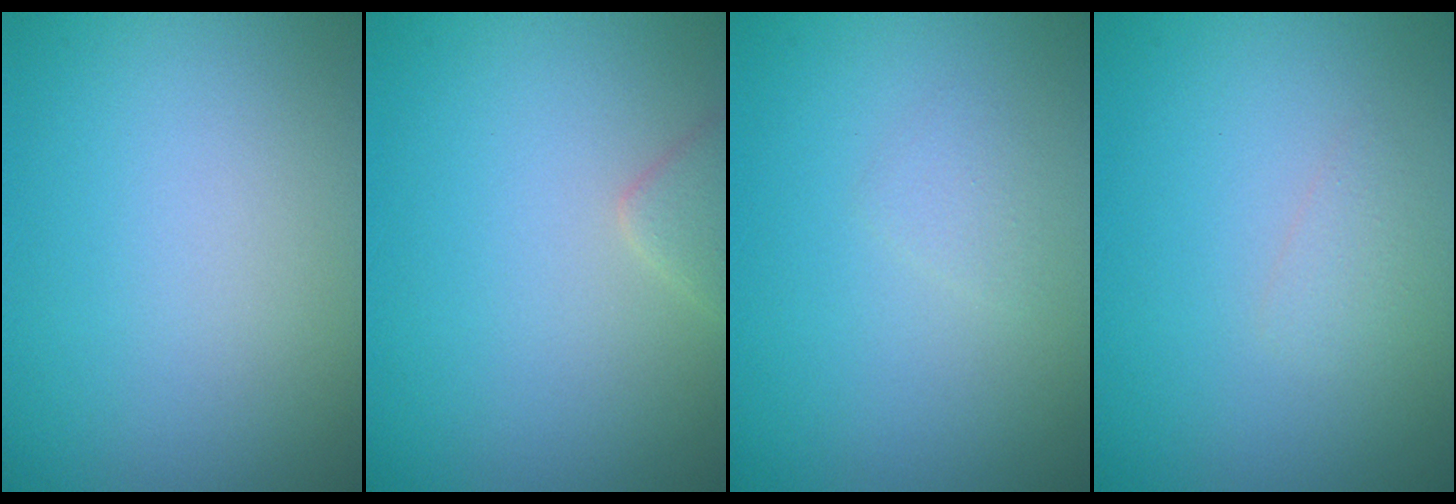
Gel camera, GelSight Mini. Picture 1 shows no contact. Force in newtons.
{"total": 1.6, "press": 1.6, "slide": 0.1}
{"total": 0.8, "press": 0.8, "slide": 0.1}
{"total": 0.9, "press": 0.9, "slide": 0.1}